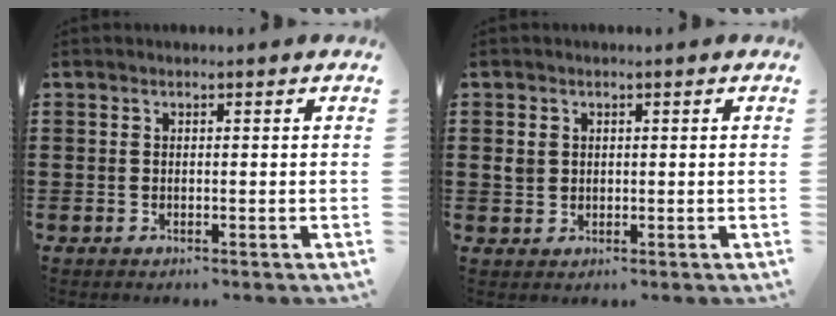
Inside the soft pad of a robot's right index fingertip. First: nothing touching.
{"total": 1.8, "force": [0.4, 1.6, 0.8], "torque": [-0.020, 0.007, 0.008]}